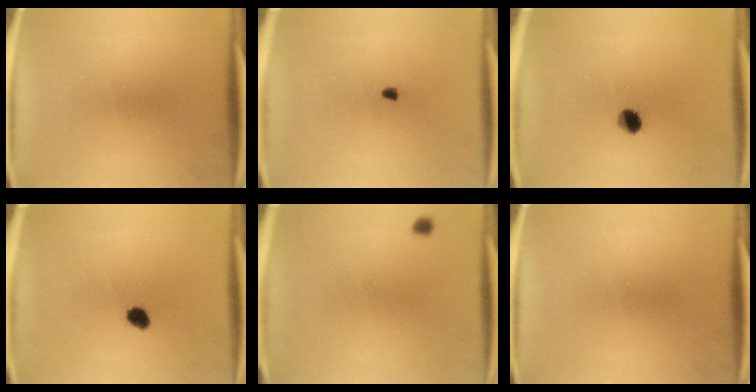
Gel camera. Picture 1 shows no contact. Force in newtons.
{"total": 1.0}
{"total": 4.0}
{"total": 2.8}
{"total": 1.0}
{"total": 0.0}